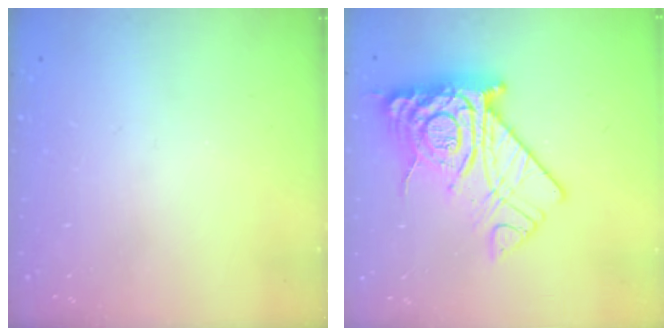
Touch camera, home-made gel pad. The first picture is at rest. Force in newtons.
{"total": 21.4, "press": 21.3, "slide": 2.0}